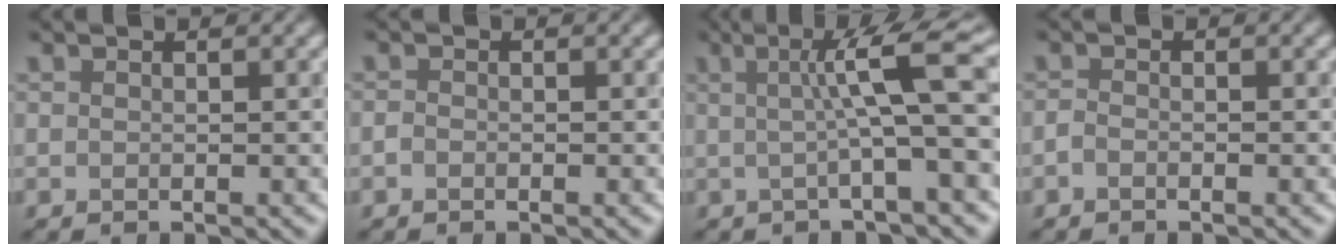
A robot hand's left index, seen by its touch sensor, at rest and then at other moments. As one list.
[{"total": 0.5, "force": [-0.4, 0.3, 0.2], "torque": [-0.002, 0.003, -0.009]}, {"total": 7.1, "force": [0.9, 1.0, 6.9], "torque": [-0.102, 0.017, 0.011]}, {"total": 0.7, "force": [-0.6, 0.2, 0.3], "torque": [-0.007, 0.003, -0.014]}]